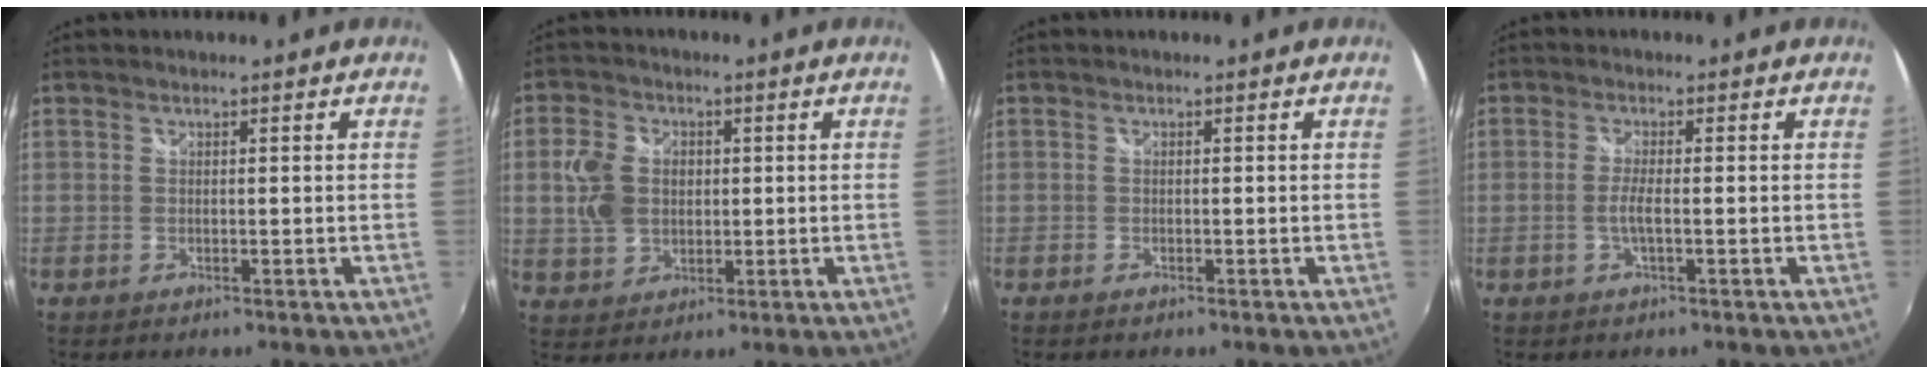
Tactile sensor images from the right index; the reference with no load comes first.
{"total": 7.9, "force": [0.6, 6.3, 4.7], "torque": [-0.100, 0.011, 0.014]}
{"total": 0.7, "force": [-0.5, 0.4, 0.2], "torque": [-0.006, -0.002, -0.012]}
{"total": 2.4, "force": [-0.7, 0.0, 2.3], "torque": [-0.047, -0.003, -0.015]}